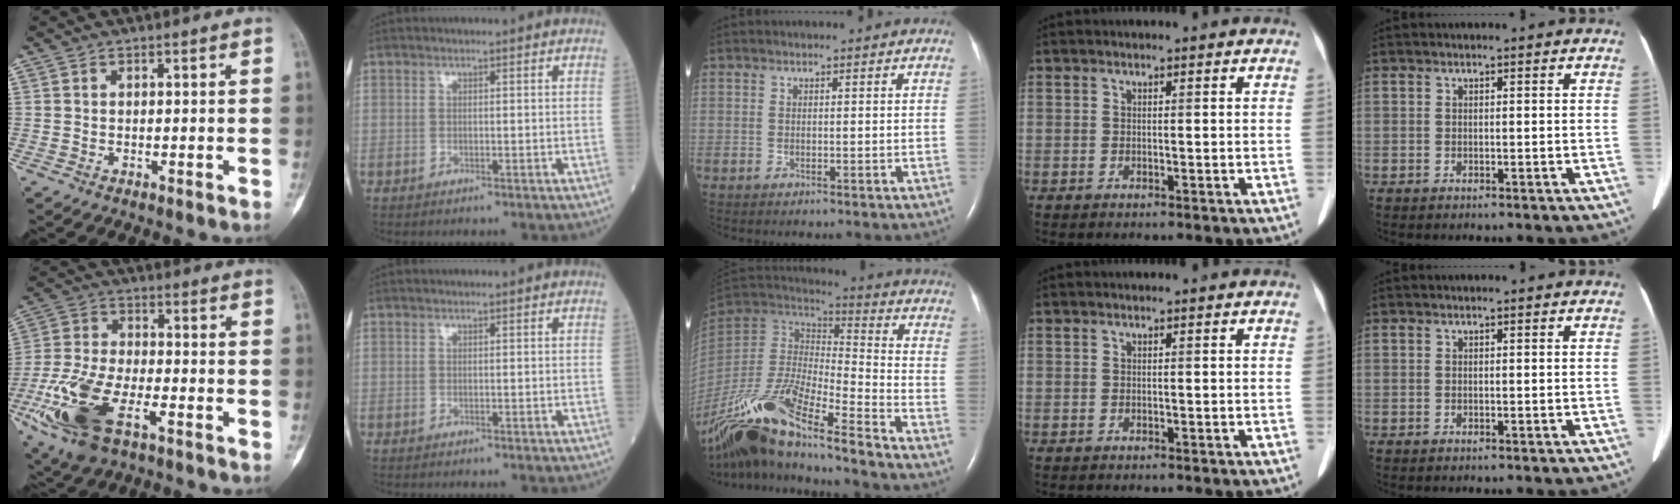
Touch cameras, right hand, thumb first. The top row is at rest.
{"thumb": {"total": 16.8, "force": [-7.3, 7.5, 13.2], "torque": [-0.286, 0.007, -0.134]}, "middle": {"total": 23.9, "force": [-16.5, 3.9, 16.9], "torque": [-0.344, -0.032, -0.304]}}